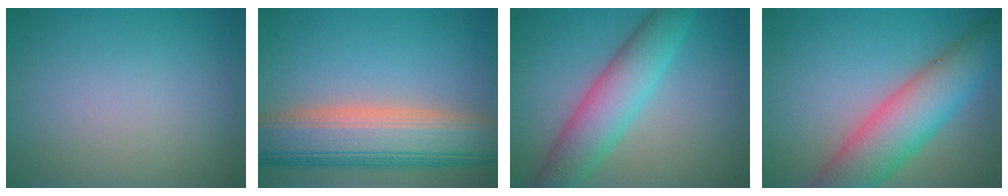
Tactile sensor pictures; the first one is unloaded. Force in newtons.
{"total": 11.1, "press": 11.0, "slide": 0.8}
{"total": 6.6, "press": 6.6, "slide": 0.1}
{"total": 9.0, "press": 9.0, "slide": 0.5}